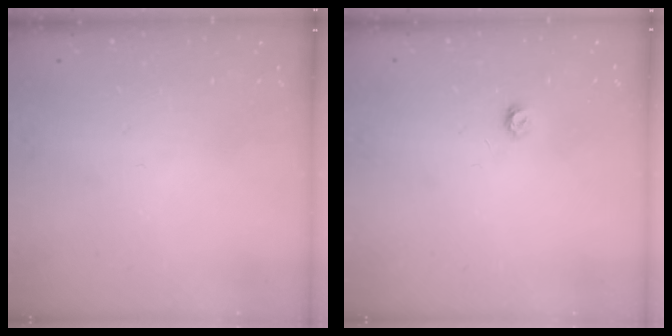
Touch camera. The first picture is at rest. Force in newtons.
{"total": 3.6, "press": 3.6, "slide": 0.3}